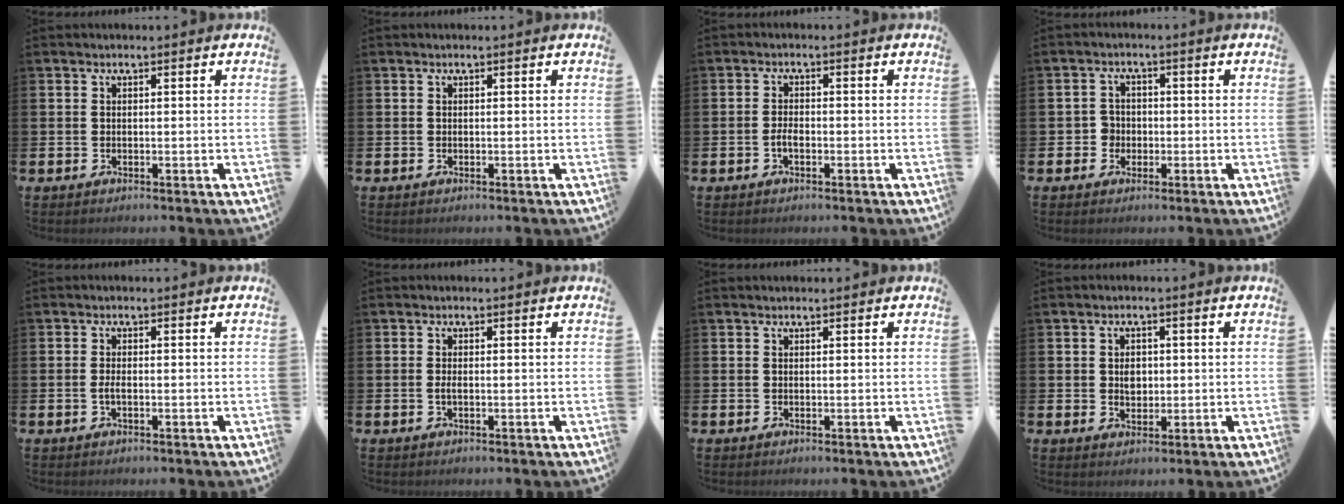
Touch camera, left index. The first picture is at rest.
{"total": 0.0}
{"total": 1.7, "force": [-0.6, 0.8, 1.4], "torque": [-0.022, 0.000, -0.014]}
{"total": 2.6, "force": [-0.7, 2.4, 0.4], "torque": [-0.015, 0.005, -0.021]}
{"total": 1.2, "force": [-0.3, 0.4, 1.1], "torque": [-0.025, 0.001, -0.006]}
{"total": 0.9, "force": [-0.2, 0.3, 0.9], "torque": [-0.021, 0.003, -0.003]}
{"total": 0.0}
{"total": 2.5, "force": [0.4, 1.9, 1.5], "torque": [-0.013, 0.002, 0.002]}